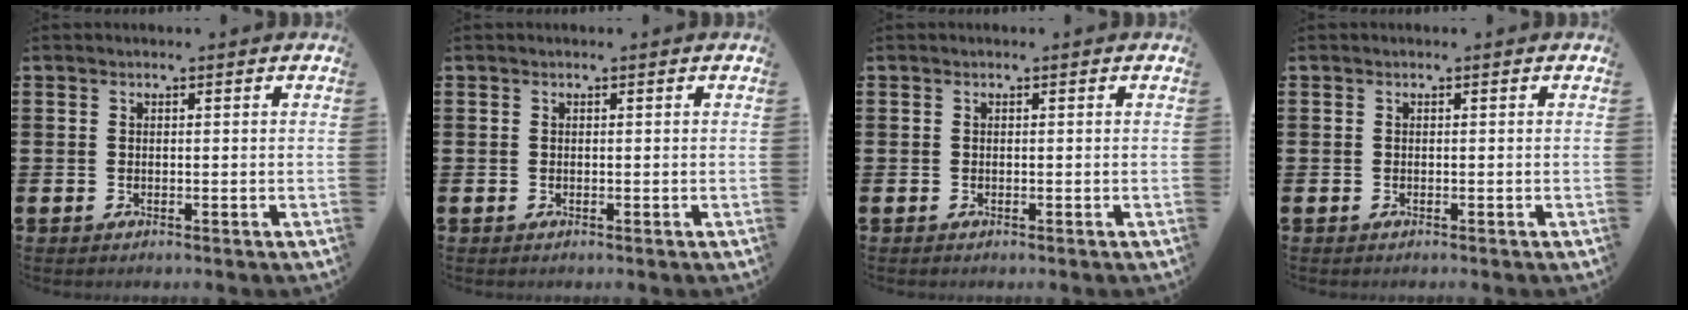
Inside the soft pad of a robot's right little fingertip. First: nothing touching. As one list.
[{"total": 0.0}, {"total": 0.0}, {"total": 0.0}]